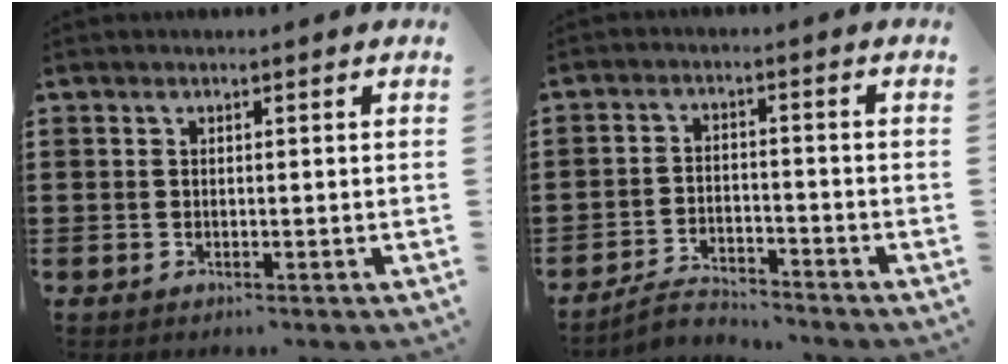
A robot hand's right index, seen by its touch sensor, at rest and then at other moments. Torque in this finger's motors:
{"motor_torque": [-1.25, 0.45, -0.87, -0.21]}